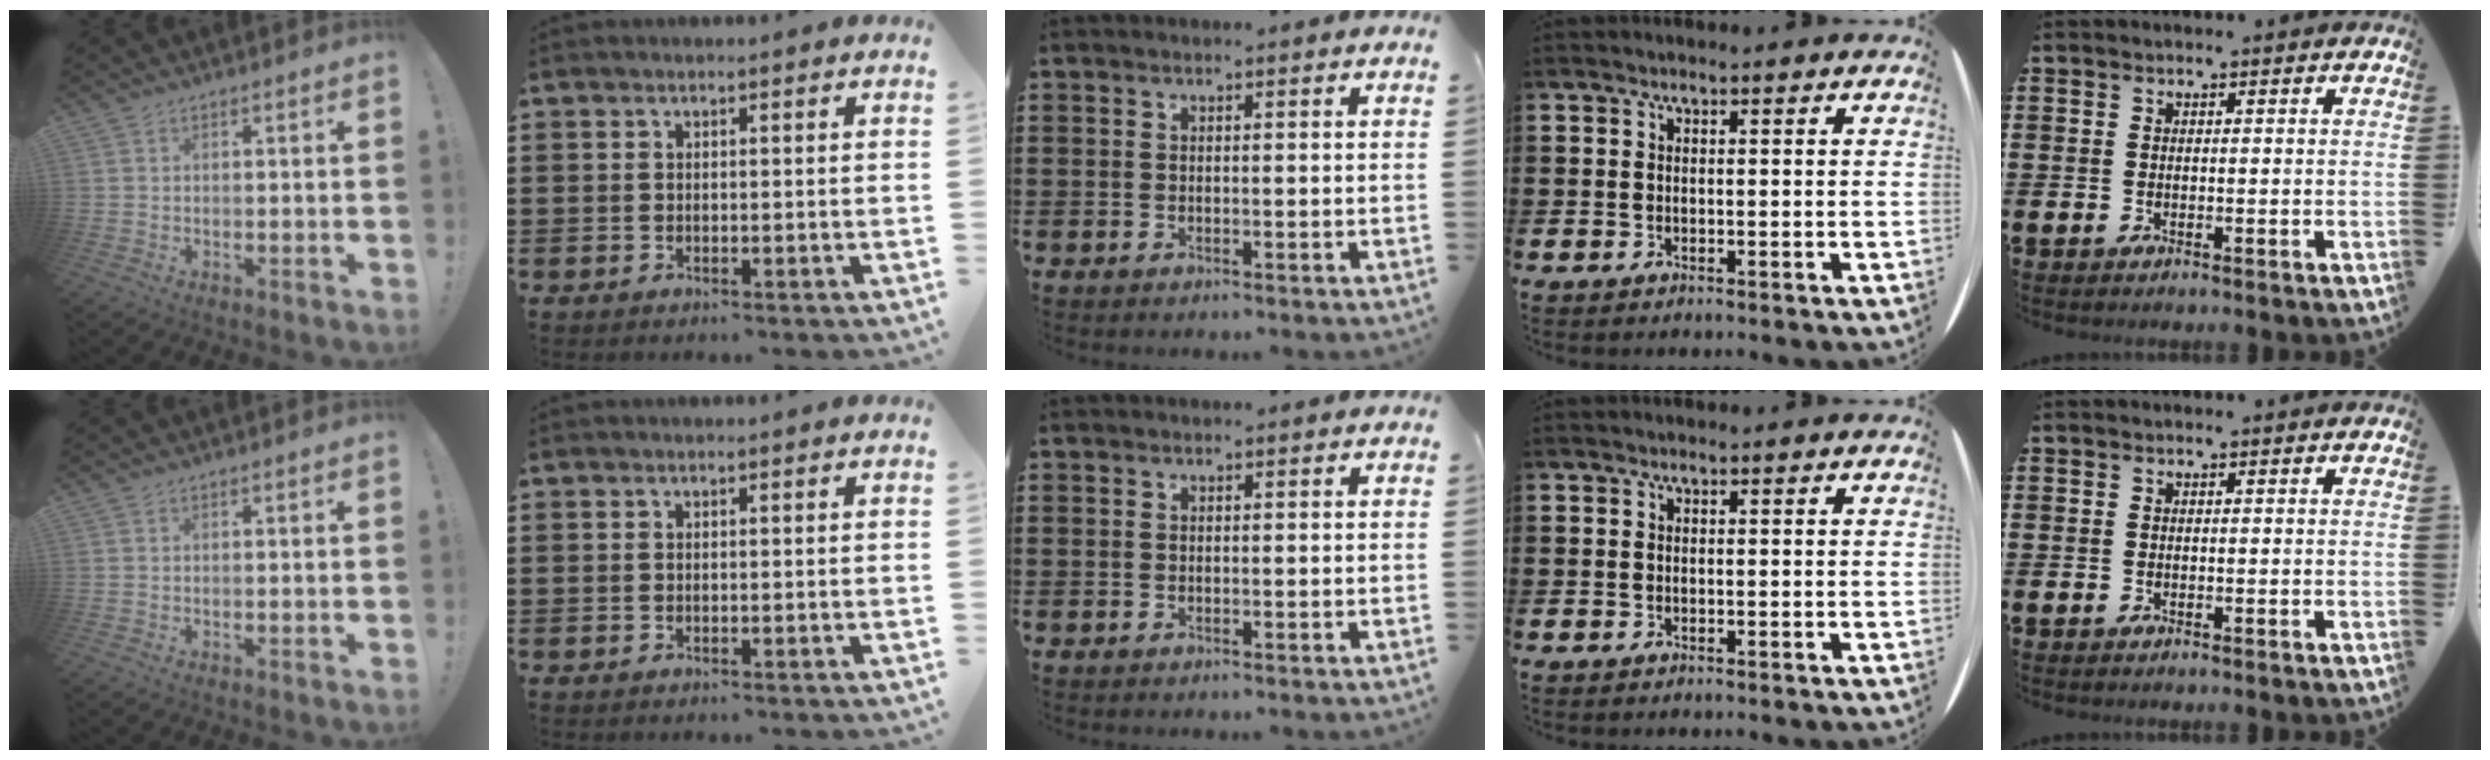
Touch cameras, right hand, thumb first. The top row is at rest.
{}